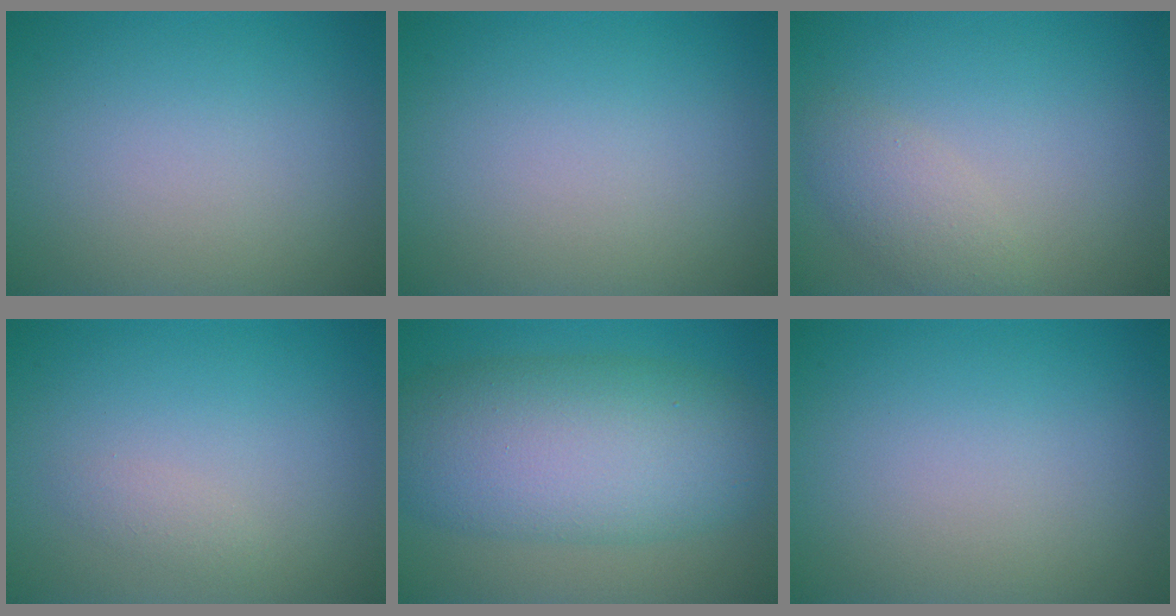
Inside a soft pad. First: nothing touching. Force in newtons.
{"total": 0.0}
{"total": 2.4, "press": 2.4, "slide": 0.2}
{"total": 0.8, "press": 0.8, "slide": 0.0}
{"total": 10.5, "press": 10.5, "slide": 0.2}
{"total": 0.0}